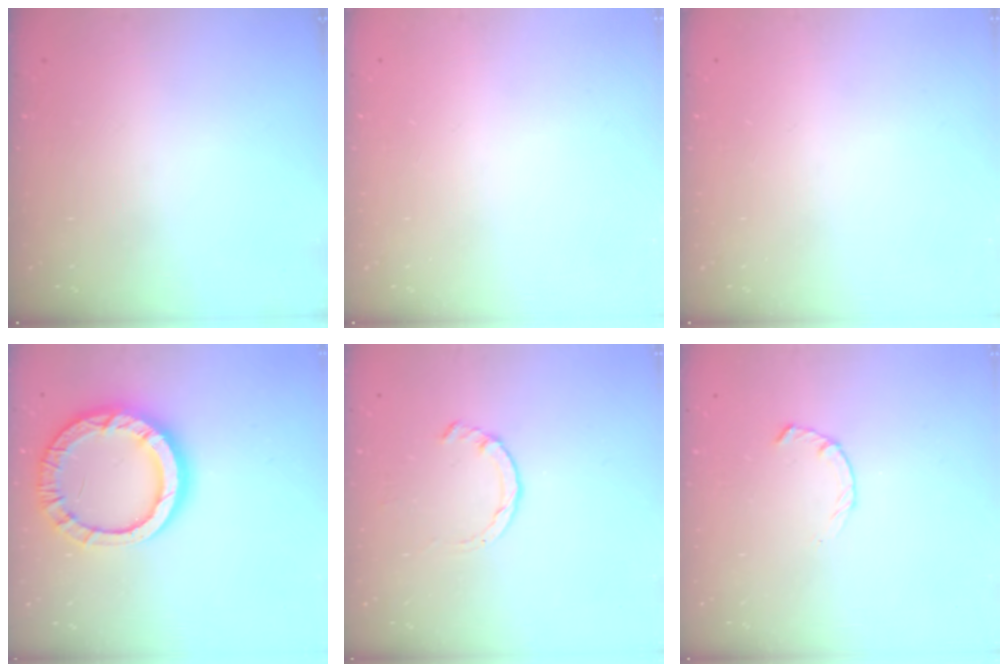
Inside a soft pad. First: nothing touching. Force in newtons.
{"total": 0.0}
{"total": 0.0}
{"total": 16.9, "press": 16.8, "slide": 1.4}
{"total": 2.8, "press": 2.8, "slide": 0.4}
{"total": 2.3, "press": 2.2, "slide": 0.4}